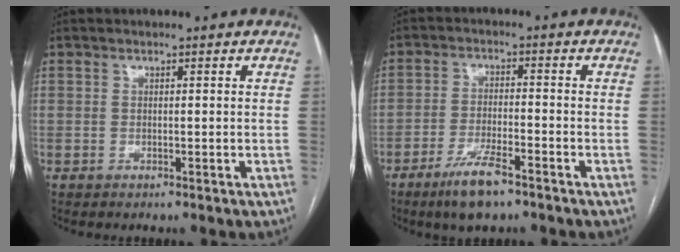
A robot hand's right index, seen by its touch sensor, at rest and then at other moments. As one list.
[{"total": 7.0, "force": [-4.8, 1.2, 4.9], "torque": [-0.096, -0.009, -0.084]}]